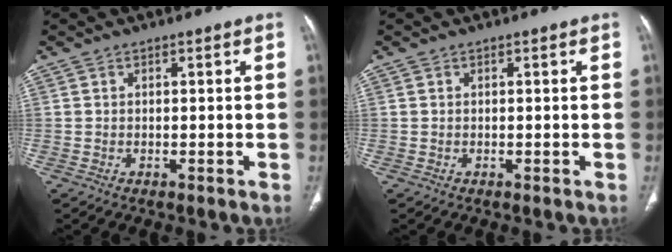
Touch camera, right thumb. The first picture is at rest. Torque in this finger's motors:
{"motor_torque": [1.14, 0.90, -0.26, 0.12, 0.10]}